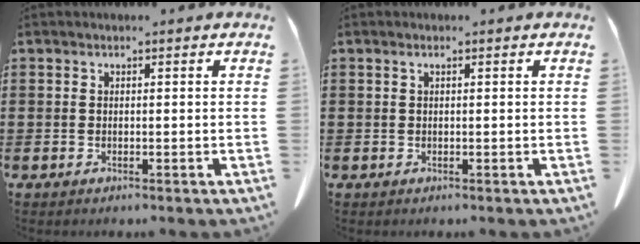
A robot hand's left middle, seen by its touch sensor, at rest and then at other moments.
{"total": 0.5, "force": [0.2, 0.1, 0.5], "torque": [-0.011, 0.001, 0.005]}